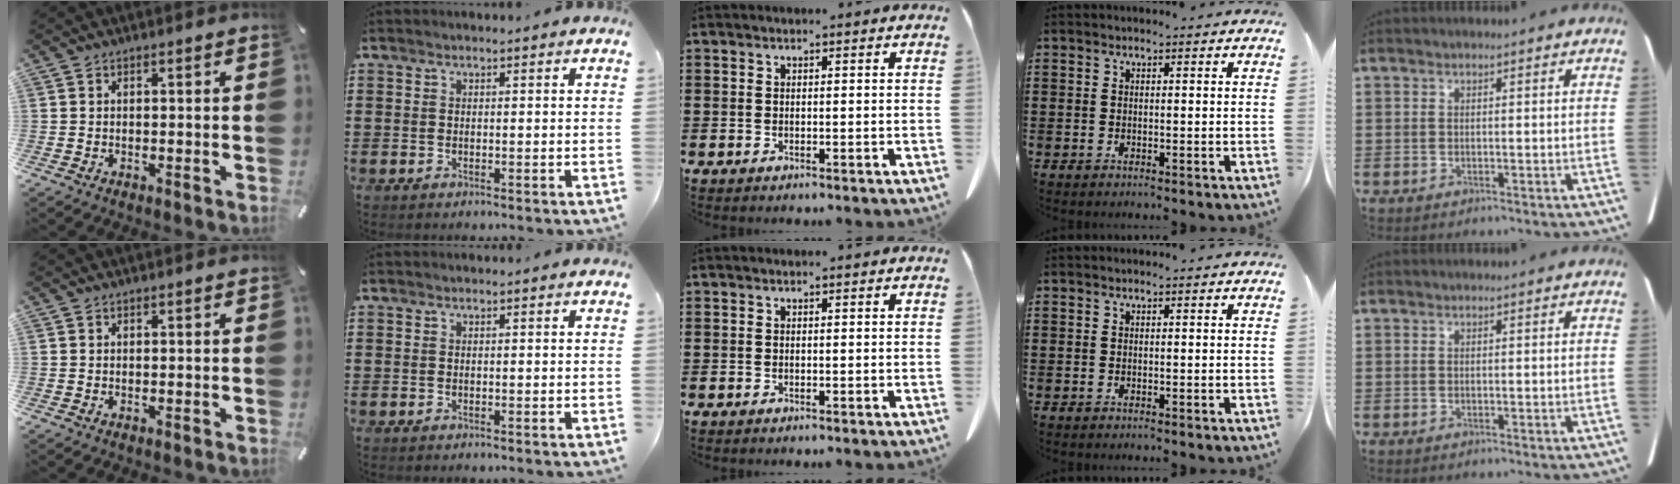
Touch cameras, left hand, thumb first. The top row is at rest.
{}